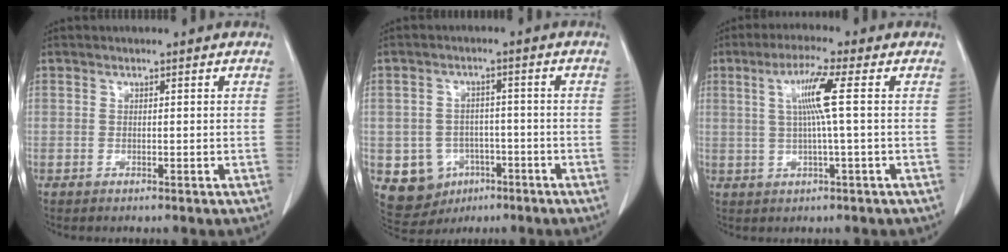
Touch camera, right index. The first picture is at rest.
{"total": 7.9, "force": [-3.1, 7.0, 2.0], "torque": [-0.041, 0.009, -0.035]}
{"total": 6.3, "force": [1.1, -0.9, 6.1], "torque": [-0.117, 0.007, 0.026]}